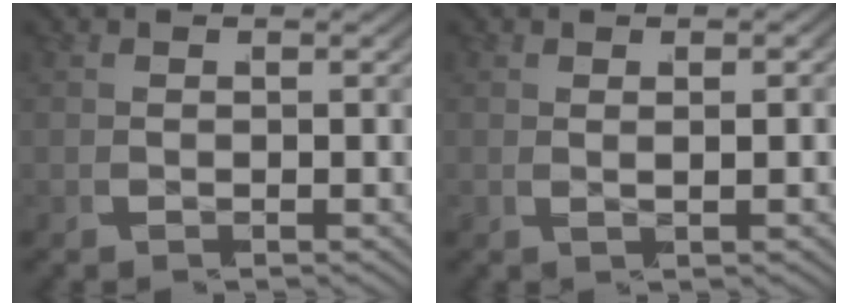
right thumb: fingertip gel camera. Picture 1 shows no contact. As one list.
[{"total": 1.0, "force": [0.7, -0.2, 0.6], "torque": [-0.002, 0.009, 0.008]}]